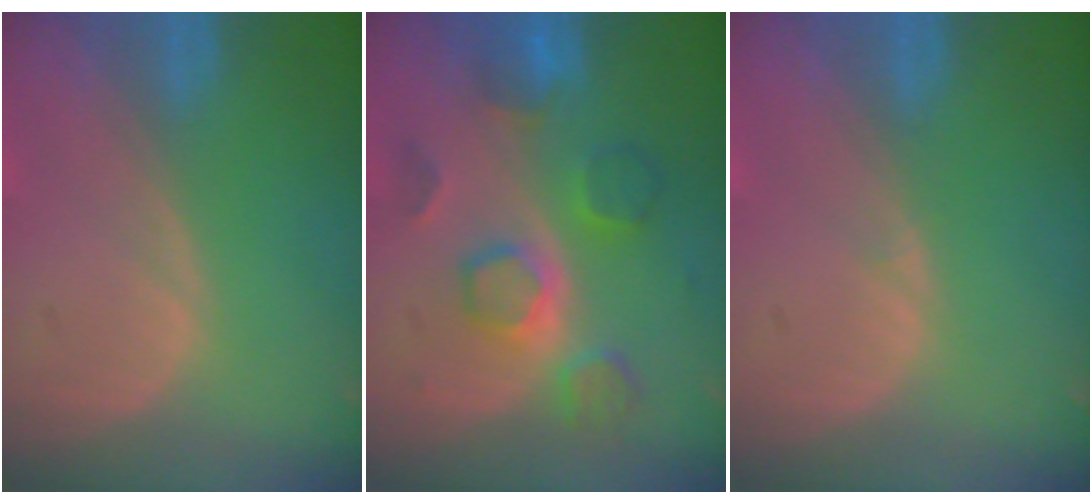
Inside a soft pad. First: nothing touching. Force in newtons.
{"total": 8.4, "press": 7.6, "slide": 3.6}
{"total": 0.6, "press": 0.2, "slide": 0.5}